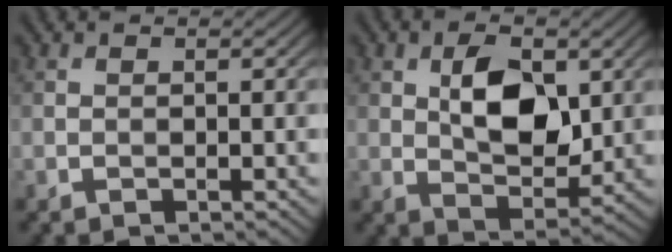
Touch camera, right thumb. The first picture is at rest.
{"total": 8.1, "force": [1.8, 4.6, 6.4], "torque": [-0.108, -0.001, 0.034]}